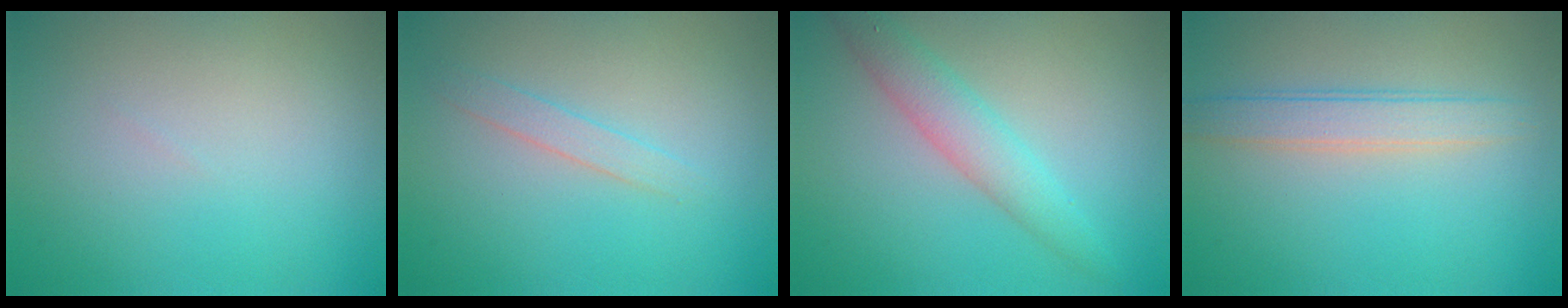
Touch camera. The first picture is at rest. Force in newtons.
{"total": 1.3, "press": 1.3, "slide": 0.0}
{"total": 3.4, "press": 3.4, "slide": 0.1}
{"total": 2.7, "press": 2.7, "slide": 0.0}